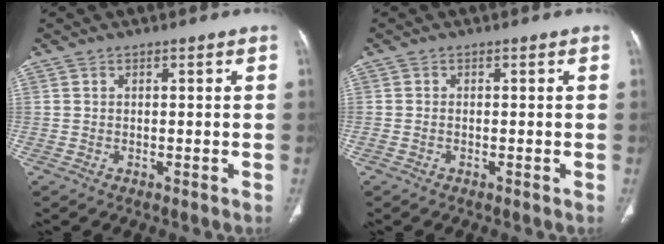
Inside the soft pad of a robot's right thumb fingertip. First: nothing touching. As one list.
[{"total": 0.6, "force": [-0.2, 0.3, 0.4], "torque": [-0.010, 0.003, -0.004]}]